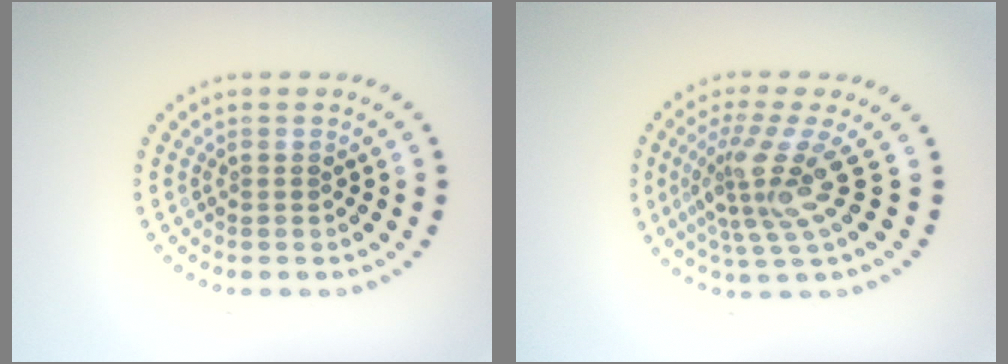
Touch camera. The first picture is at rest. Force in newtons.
{"total": 4.5, "press": 3.0, "slide": 3.3}